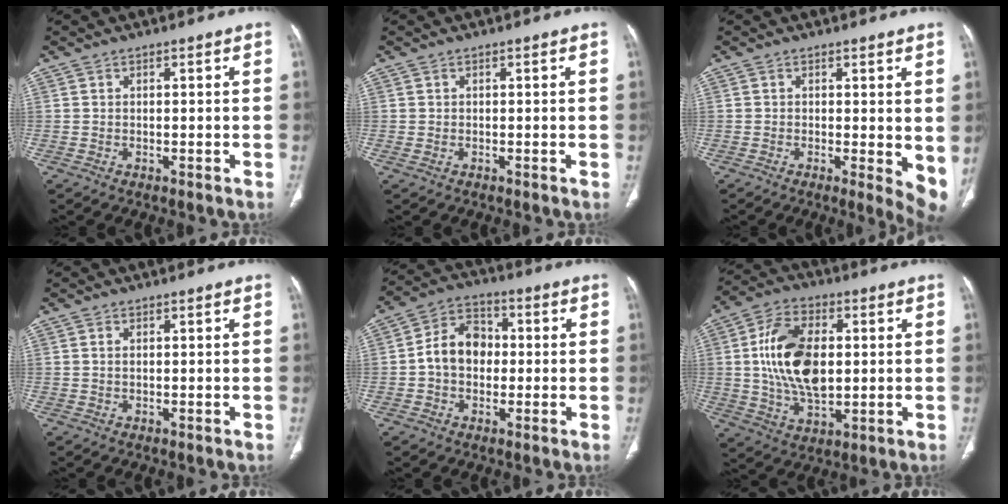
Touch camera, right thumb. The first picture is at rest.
{"total": 0.6, "force": [-0.1, 0.4, 0.4], "torque": [-0.011, -0.002, 0.000]}
{"total": 5.7, "force": [0.3, 1.9, 5.4], "torque": [-0.063, -0.013, 0.003]}
{"total": 0.7, "force": [0.2, 0.3, 0.5], "torque": [-0.015, 0.004, 0.005]}
{"total": 9.4, "force": [-0.3, 7.3, 6.0], "torque": [-0.083, 0.027, -0.017]}
{"total": 15.9, "force": [1.5, 9.4, 12.8], "torque": [-0.225, 0.002, 0.031]}